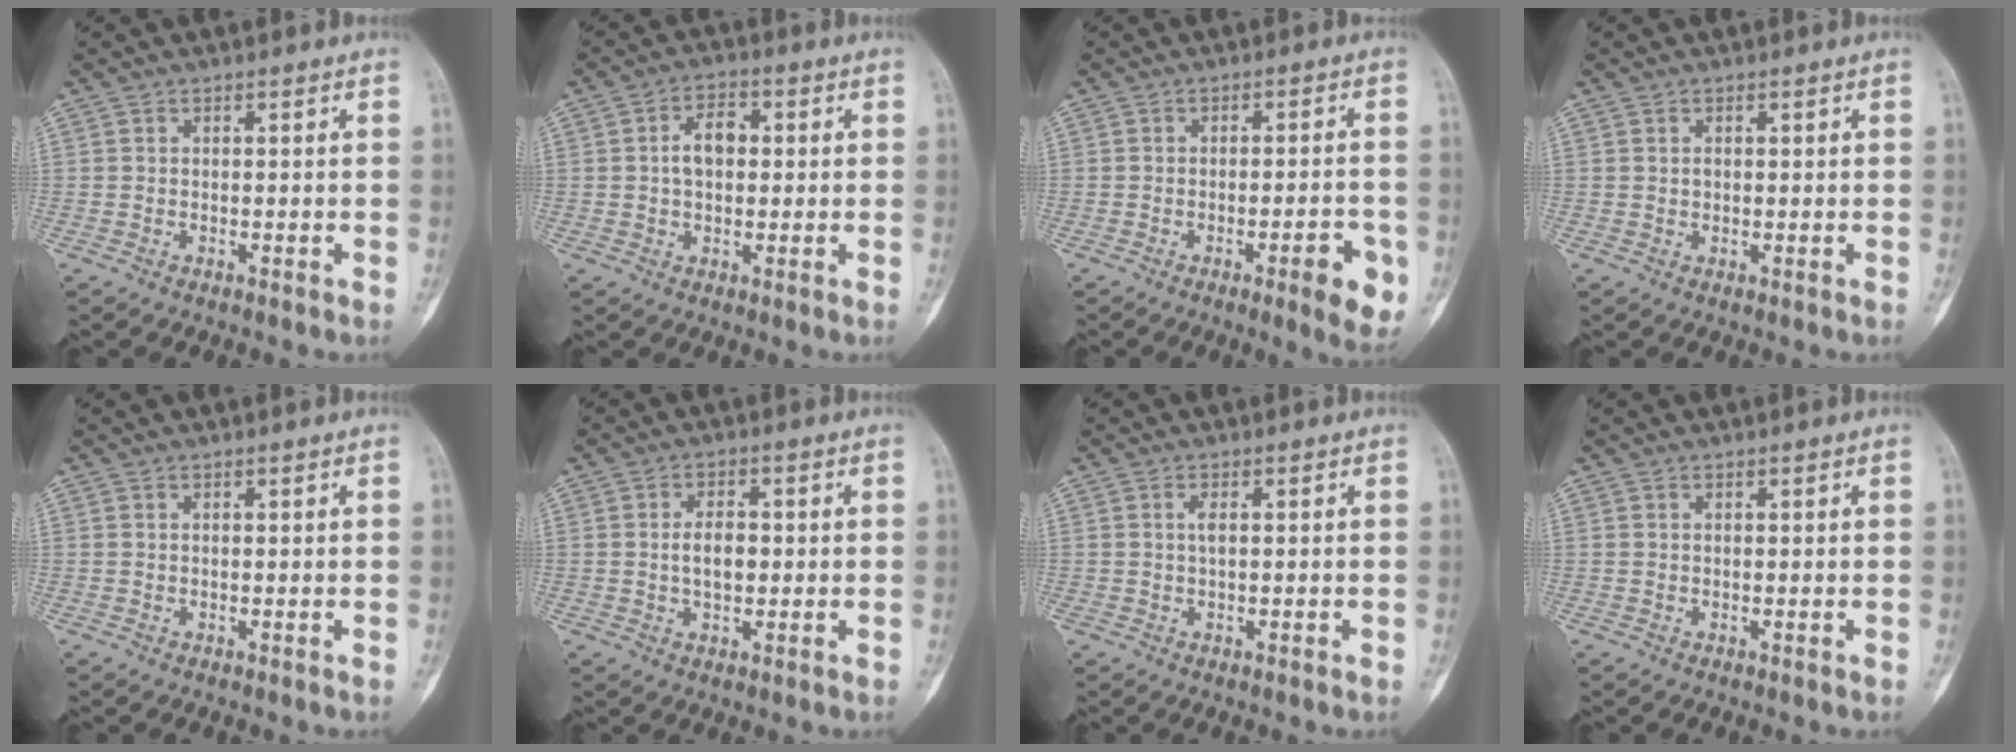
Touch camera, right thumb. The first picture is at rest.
{"total": 5.8, "force": [0.5, 3.8, 4.3], "torque": [-0.059, 0.017, 0.003]}
{"total": 8.3, "force": [-3.5, 2.0, 7.3], "torque": [-0.080, 0.010, -0.041]}
{"total": 0.8, "force": [0.2, 0.6, 0.5], "torque": [0.000, 0.006, 0.004]}
{"total": 0.0}
{"total": 4.7, "force": [0.1, 2.9, 3.7], "torque": [-0.054, 0.006, 0.000]}
{"total": 1.5, "force": [0.4, 0.6, 1.3], "torque": [-0.027, 0.003, 0.005]}
{"total": 0.0}